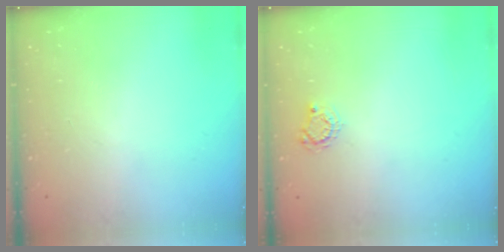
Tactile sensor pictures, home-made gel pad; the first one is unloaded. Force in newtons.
{"total": 4.0, "press": 4.0, "slide": 0.5}